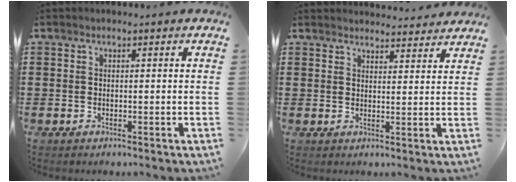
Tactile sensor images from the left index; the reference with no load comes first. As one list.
[{"total": 3.1, "force": [3.1, 0.3, 0.1], "torque": [-0.004, -0.016, 0.057]}]